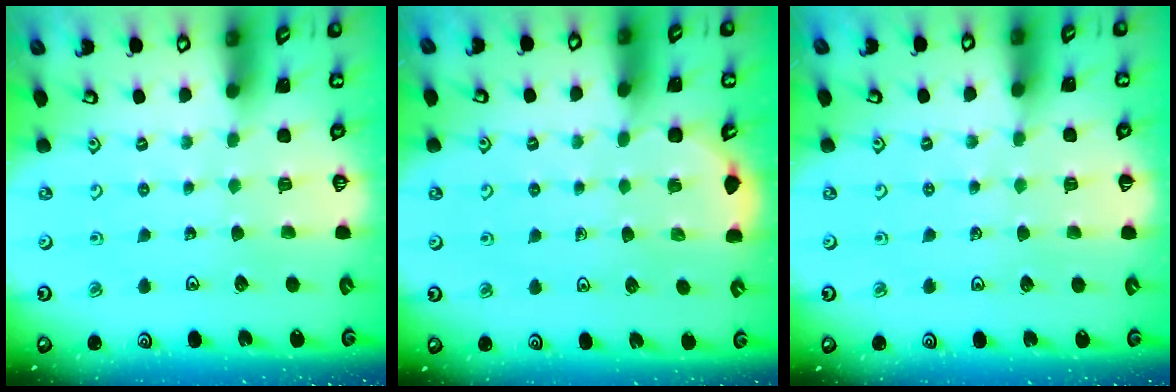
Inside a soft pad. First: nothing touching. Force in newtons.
{"total": 2.2, "press": 2.0, "slide": 1.1}
{"total": 2.5, "press": 2.5, "slide": 0.4}